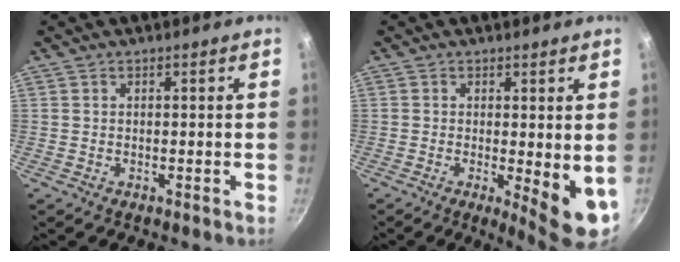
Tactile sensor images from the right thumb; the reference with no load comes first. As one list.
[{"total": 7.5, "force": [-0.7, 2.2, 7.1], "torque": [-0.088, -0.012, -0.003]}]